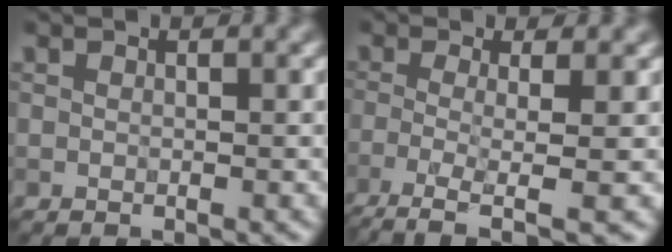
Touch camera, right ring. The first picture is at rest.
{"total": 4.8, "force": [-2.0, 1.0, 4.3], "torque": [-0.077, -0.007, -0.049]}